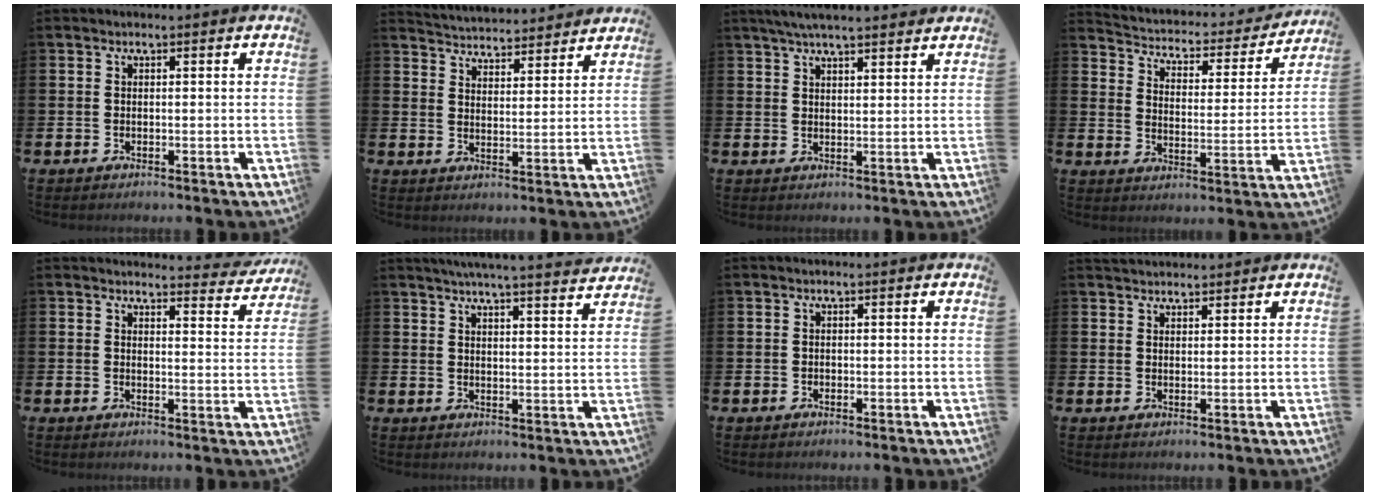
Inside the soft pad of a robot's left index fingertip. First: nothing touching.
{"total": 4.7, "force": [4.7, 0.5, -0.4], "torque": [-0.007, -0.038, 0.081]}
{"total": 4.5, "force": [4.1, 0.5, 1.7], "torque": [-0.039, -0.009, 0.075]}
{"total": 4.0, "force": [3.7, 1.4, 0.6], "torque": [-0.040, -0.036, 0.054]}
{"total": 3.3, "force": [3.2, 0.4, 0.3], "torque": [0.007, -0.028, 0.052]}
{"total": 5.4, "force": [5.2, -0.7, 1.2], "torque": [-0.025, -0.030, 0.090]}
{"total": 0.0}
{"total": 2.1, "force": [2.0, 0.5, 0.0], "torque": [0.007, -0.009, 0.035]}